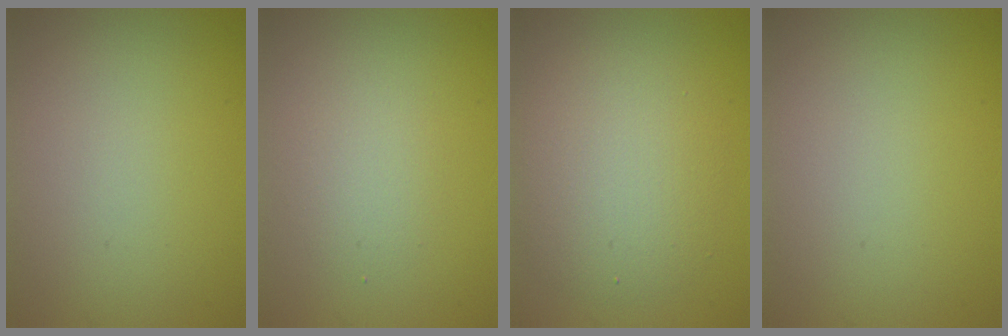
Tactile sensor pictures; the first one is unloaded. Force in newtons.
{"total": 1.8, "press": 1.8, "slide": 0.1}
{"total": 4.9, "press": 4.9, "slide": 0.2}
{"total": 0.0}